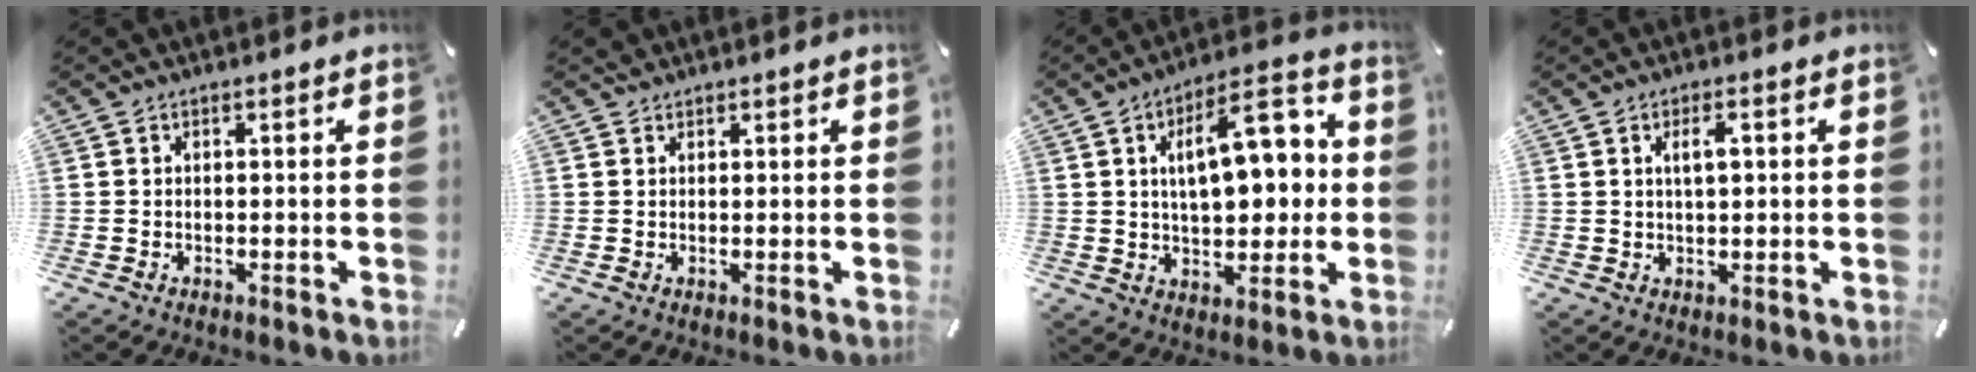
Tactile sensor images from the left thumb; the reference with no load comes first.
{"total": 1.3, "force": [1.0, 0.8, -0.2], "torque": [0.013, -0.001, 0.017]}
{"total": 16.1, "force": [3.3, 8.5, 13.3], "torque": [-0.176, -0.004, 0.048]}
{"total": 3.6, "force": [1.0, 1.2, 3.3], "torque": [-0.067, 0.005, 0.015]}